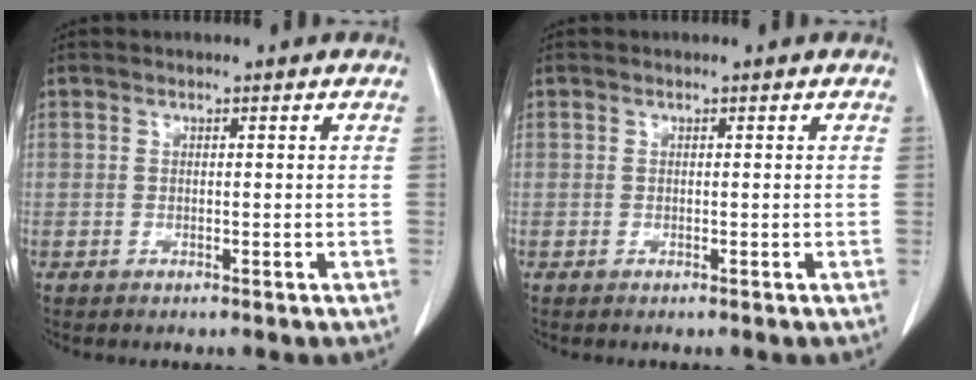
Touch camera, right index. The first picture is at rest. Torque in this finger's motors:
{"motor_torque": [0.00, 0.00, 0.00, 0.00]}